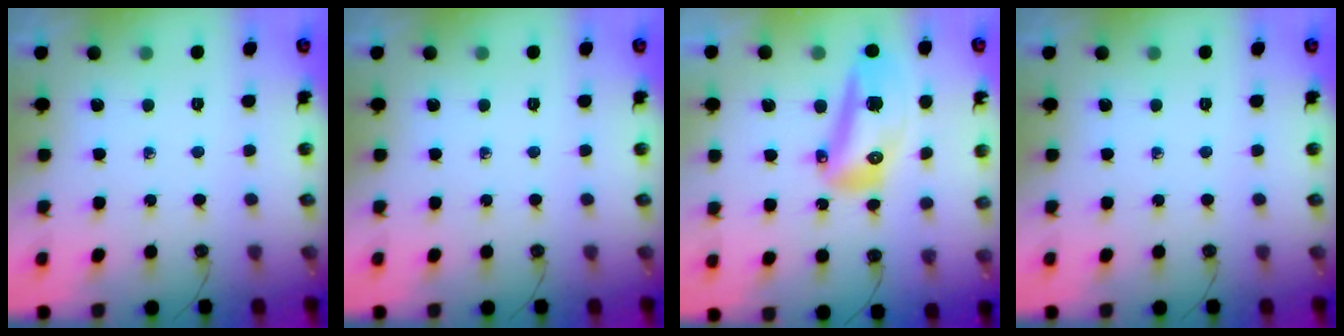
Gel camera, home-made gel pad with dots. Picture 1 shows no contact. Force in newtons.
{"total": 0.0}
{"total": 14.6, "press": 14.5, "slide": 1.7}
{"total": 0.0}